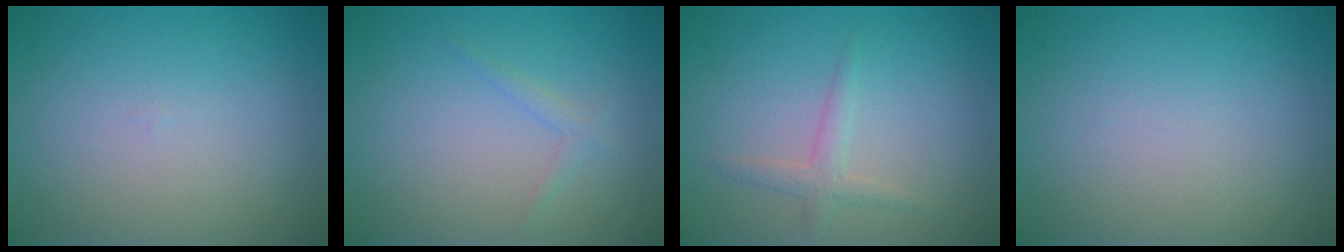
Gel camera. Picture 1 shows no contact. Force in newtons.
{"total": 1.0, "press": 1.0, "slide": 0.1}
{"total": 1.6, "press": 1.6, "slide": 0.1}
{"total": 0.0}